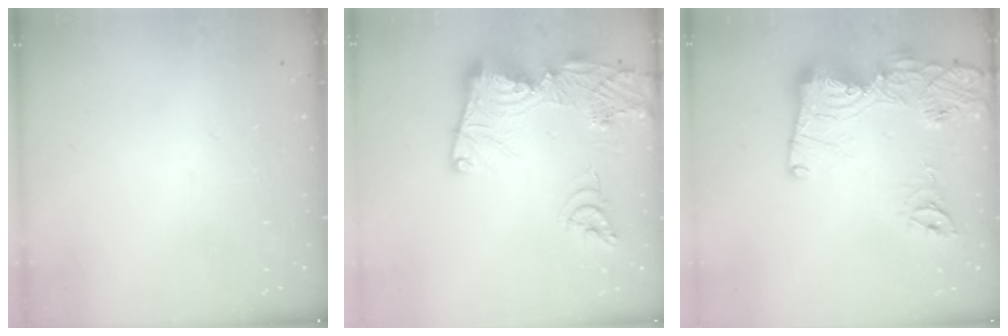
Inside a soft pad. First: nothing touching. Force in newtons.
{"total": 21.8, "press": 21.7, "slide": 2.3}
{"total": 18.6, "press": 18.6, "slide": 1.6}